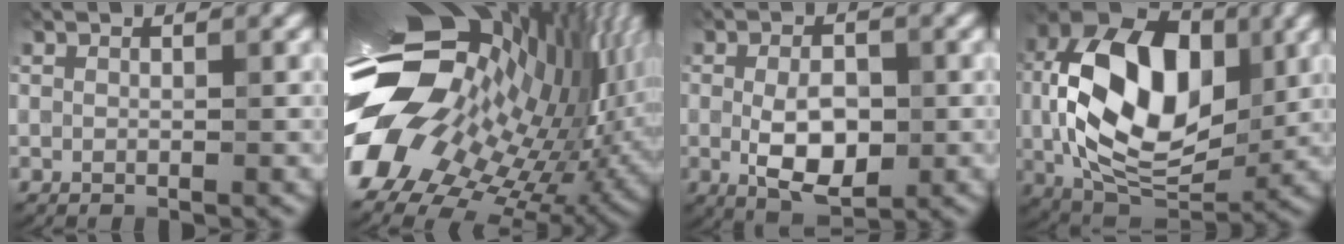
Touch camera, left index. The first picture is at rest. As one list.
[{"total": 18.5, "force": [0.4, 11.4, 14.5], "torque": [-0.258, -0.021, 0.021]}, {"total": 5.7, "force": [-0.7, 3.0, 4.7], "torque": [-0.088, -0.007, -0.010]}, {"total": 14.6, "force": [1.6, 8.9, 11.5], "torque": [-0.202, 0.005, 0.023]}]